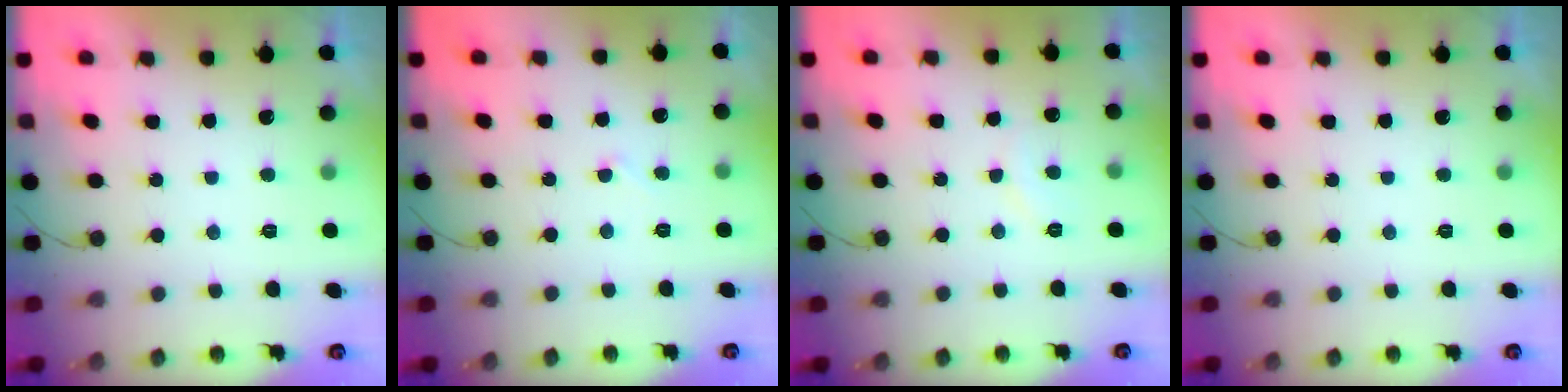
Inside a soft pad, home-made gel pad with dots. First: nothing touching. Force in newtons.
{"total": 2.8, "press": 2.8, "slide": 0.2}
{"total": 6.1, "press": 6.1, "slide": 0.5}
{"total": 0.0}